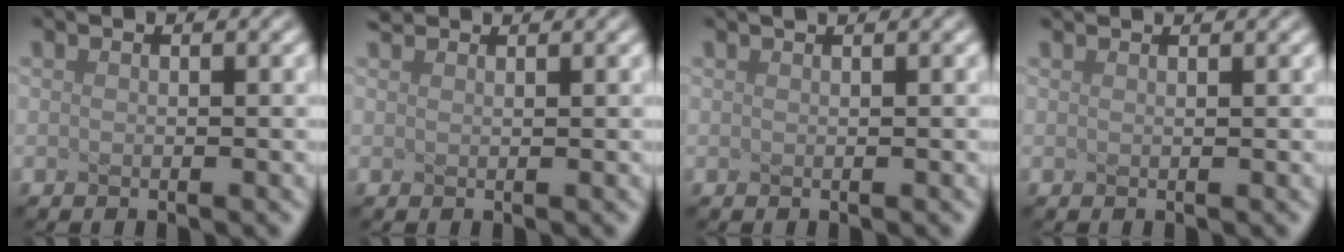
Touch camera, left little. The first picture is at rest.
{"total": 1.5, "force": [1.5, 0.1, 0.2], "torque": [-0.005, 0.007, 0.021]}
{"total": 1.3, "force": [0.9, 0.5, 0.8], "torque": [-0.002, 0.004, -0.004]}
{"total": 1.5, "force": [1.4, 0.3, 0.4], "torque": [-0.003, 0.004, 0.007]}